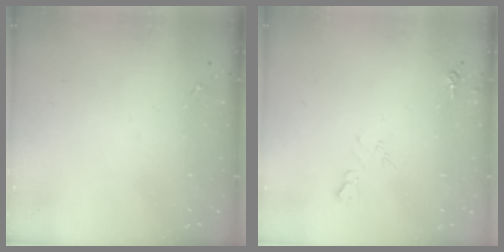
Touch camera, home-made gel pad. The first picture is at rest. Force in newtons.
{"total": 6.4, "press": 6.3, "slide": 1.2}